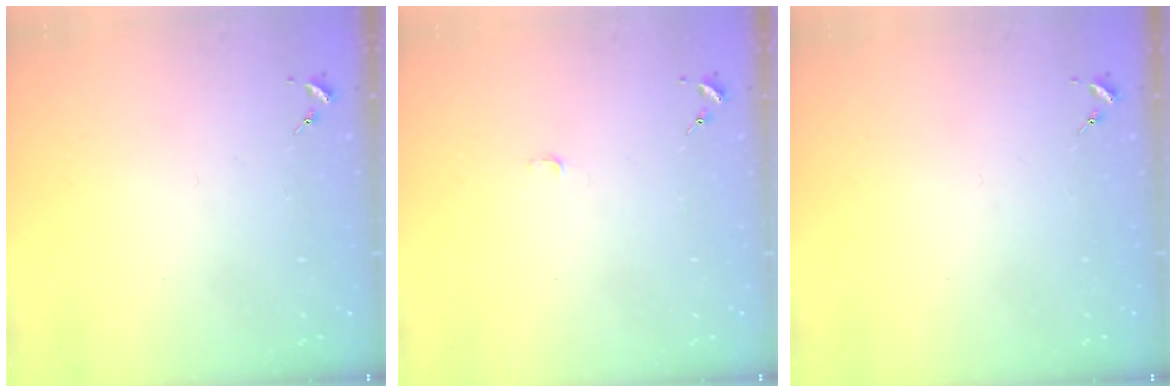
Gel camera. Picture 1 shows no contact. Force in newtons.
{"total": 3.0, "press": 3.0, "slide": 0.3}
{"total": 0.0}